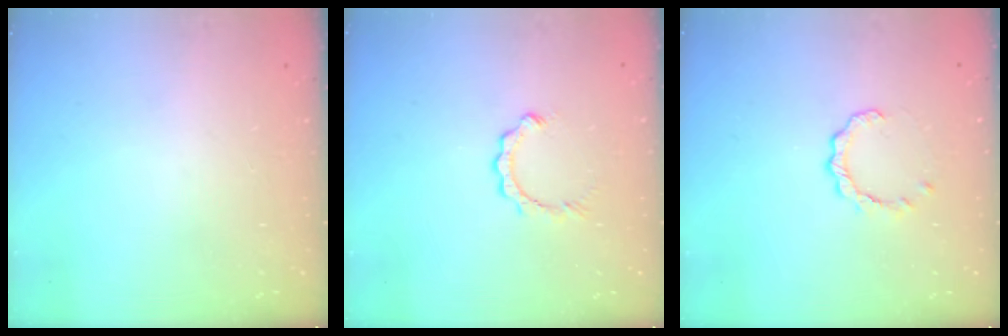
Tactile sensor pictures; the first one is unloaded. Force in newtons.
{"total": 2.5, "press": 2.5, "slide": 0.3}
{"total": 2.6, "press": 2.6, "slide": 0.2}